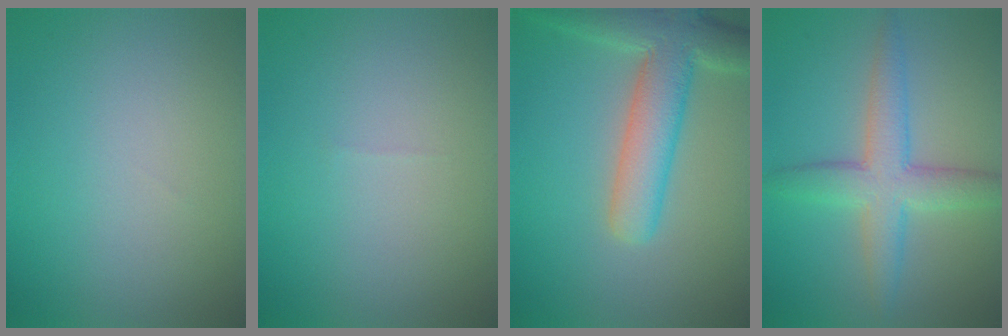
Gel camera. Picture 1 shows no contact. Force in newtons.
{"total": 0.0}
{"total": 7.0, "press": 7.0, "slide": 0.5}
{"total": 5.0, "press": 5.0, "slide": 0.1}